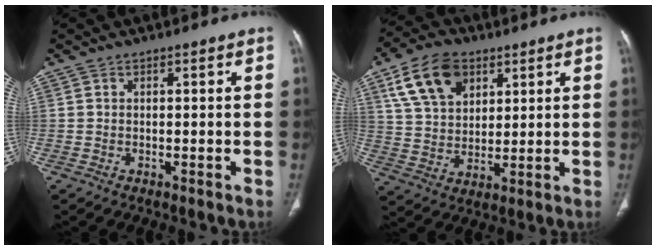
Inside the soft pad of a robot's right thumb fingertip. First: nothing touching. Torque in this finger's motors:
{"motor_torque": [-0.38, 3.02, 0.85, 0.07, 0.12]}